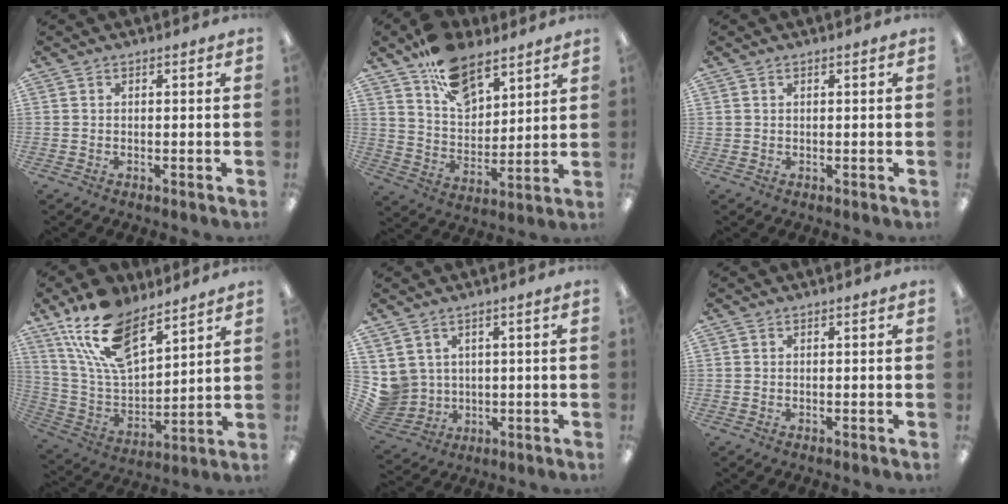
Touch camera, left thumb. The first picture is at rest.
{"total": 14.2, "force": [9.6, 7.8, 6.9], "torque": [-0.115, -0.051, 0.180]}
{"total": 0.7, "force": [0.3, 0.5, 0.3], "torque": [-0.007, 0.004, 0.005]}
{"total": 18.4, "force": [12.5, 8.4, 10.6], "torque": [-0.220, -0.058, 0.227]}
{"total": 6.0, "force": [2.4, 5.4, 0.7], "torque": [-0.050, -0.015, 0.053]}
{"total": 0.0}